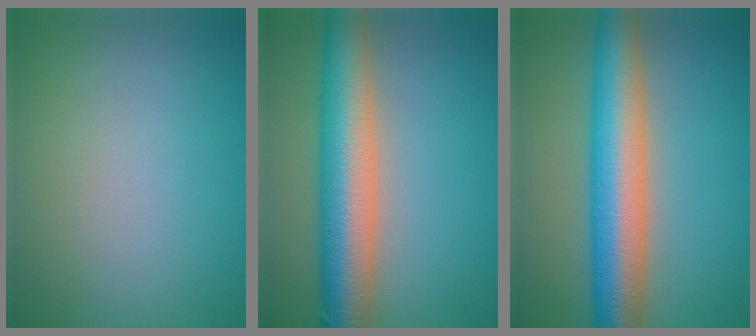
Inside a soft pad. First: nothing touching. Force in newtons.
{"total": 8.8, "press": 8.8, "slide": 0.1}
{"total": 9.3, "press": 9.3, "slide": 0.5}